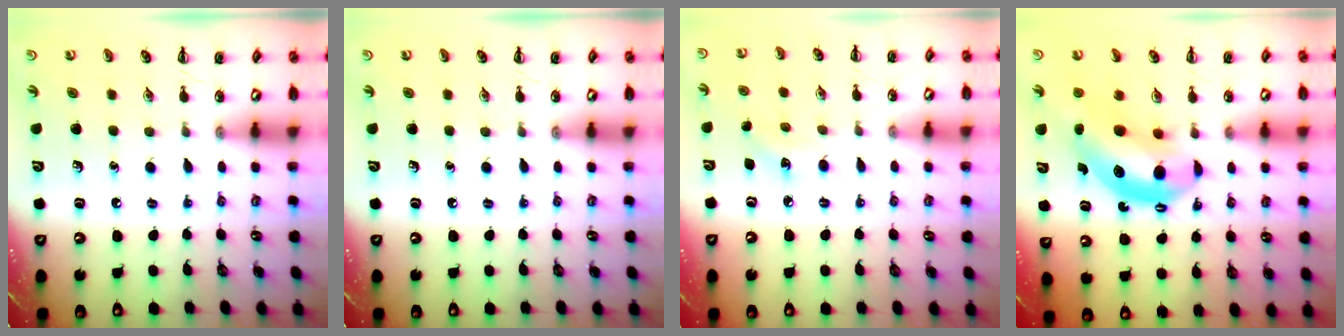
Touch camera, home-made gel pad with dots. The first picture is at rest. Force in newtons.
{"total": 0.0}
{"total": 4.3, "press": 4.2, "slide": 1.1}
{"total": 11.4, "press": 11.0, "slide": 3.0}